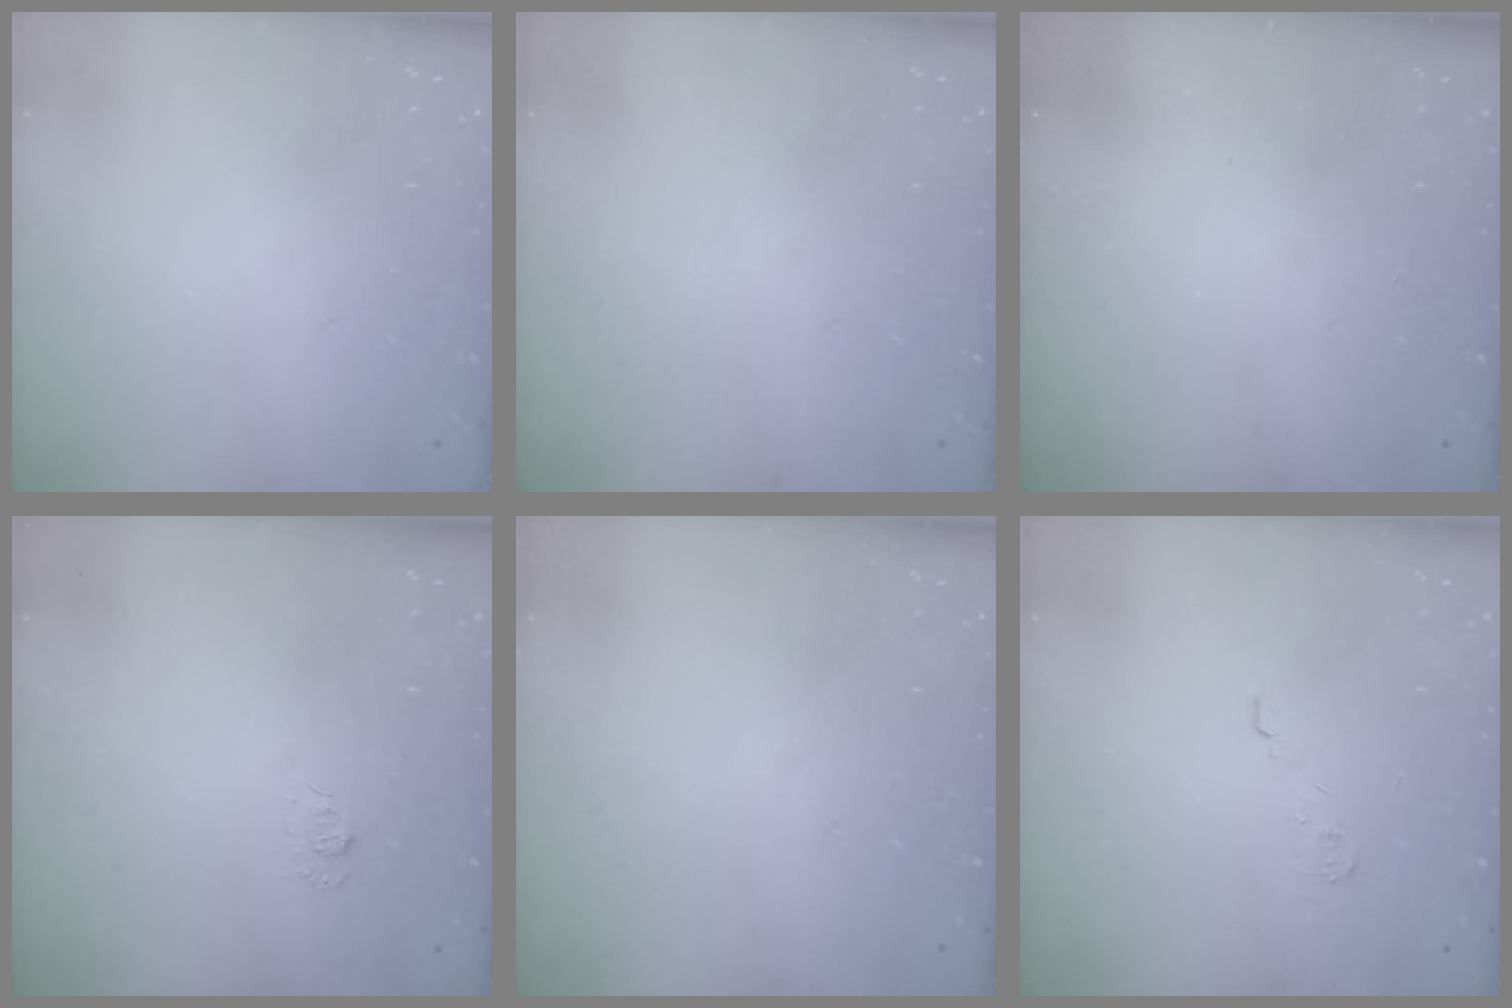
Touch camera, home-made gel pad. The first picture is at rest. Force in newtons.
{"total": 0.0}
{"total": 2.3, "press": 2.2, "slide": 0.7}
{"total": 5.5, "press": 5.4, "slide": 0.6}
{"total": 0.0}
{"total": 3.8, "press": 3.8, "slide": 0.5}